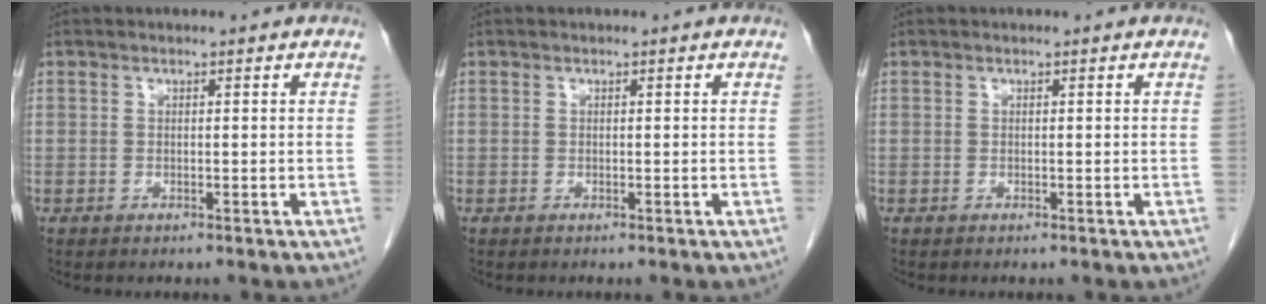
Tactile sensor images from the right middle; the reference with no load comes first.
{"total": 0.0}
{"total": 0.0}